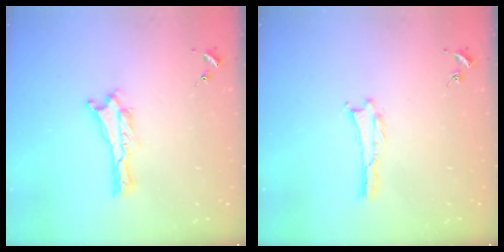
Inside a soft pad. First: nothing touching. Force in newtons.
{"total": 0.0}